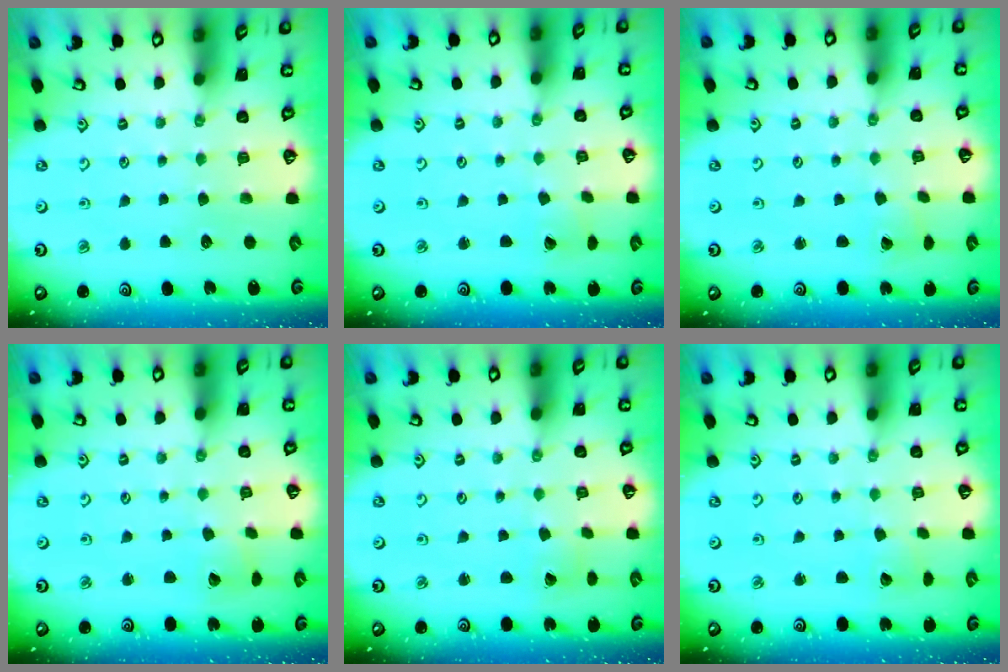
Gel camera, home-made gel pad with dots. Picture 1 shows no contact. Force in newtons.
{"total": 2.6, "press": 2.6, "slide": 0.1}
{"total": 2.4, "press": 2.4, "slide": 0.2}
{"total": 2.8, "press": 2.8, "slide": 0.3}
{"total": 0.9, "press": 0.9, "slide": 0.0}
{"total": 2.3, "press": 2.3, "slide": 0.1}